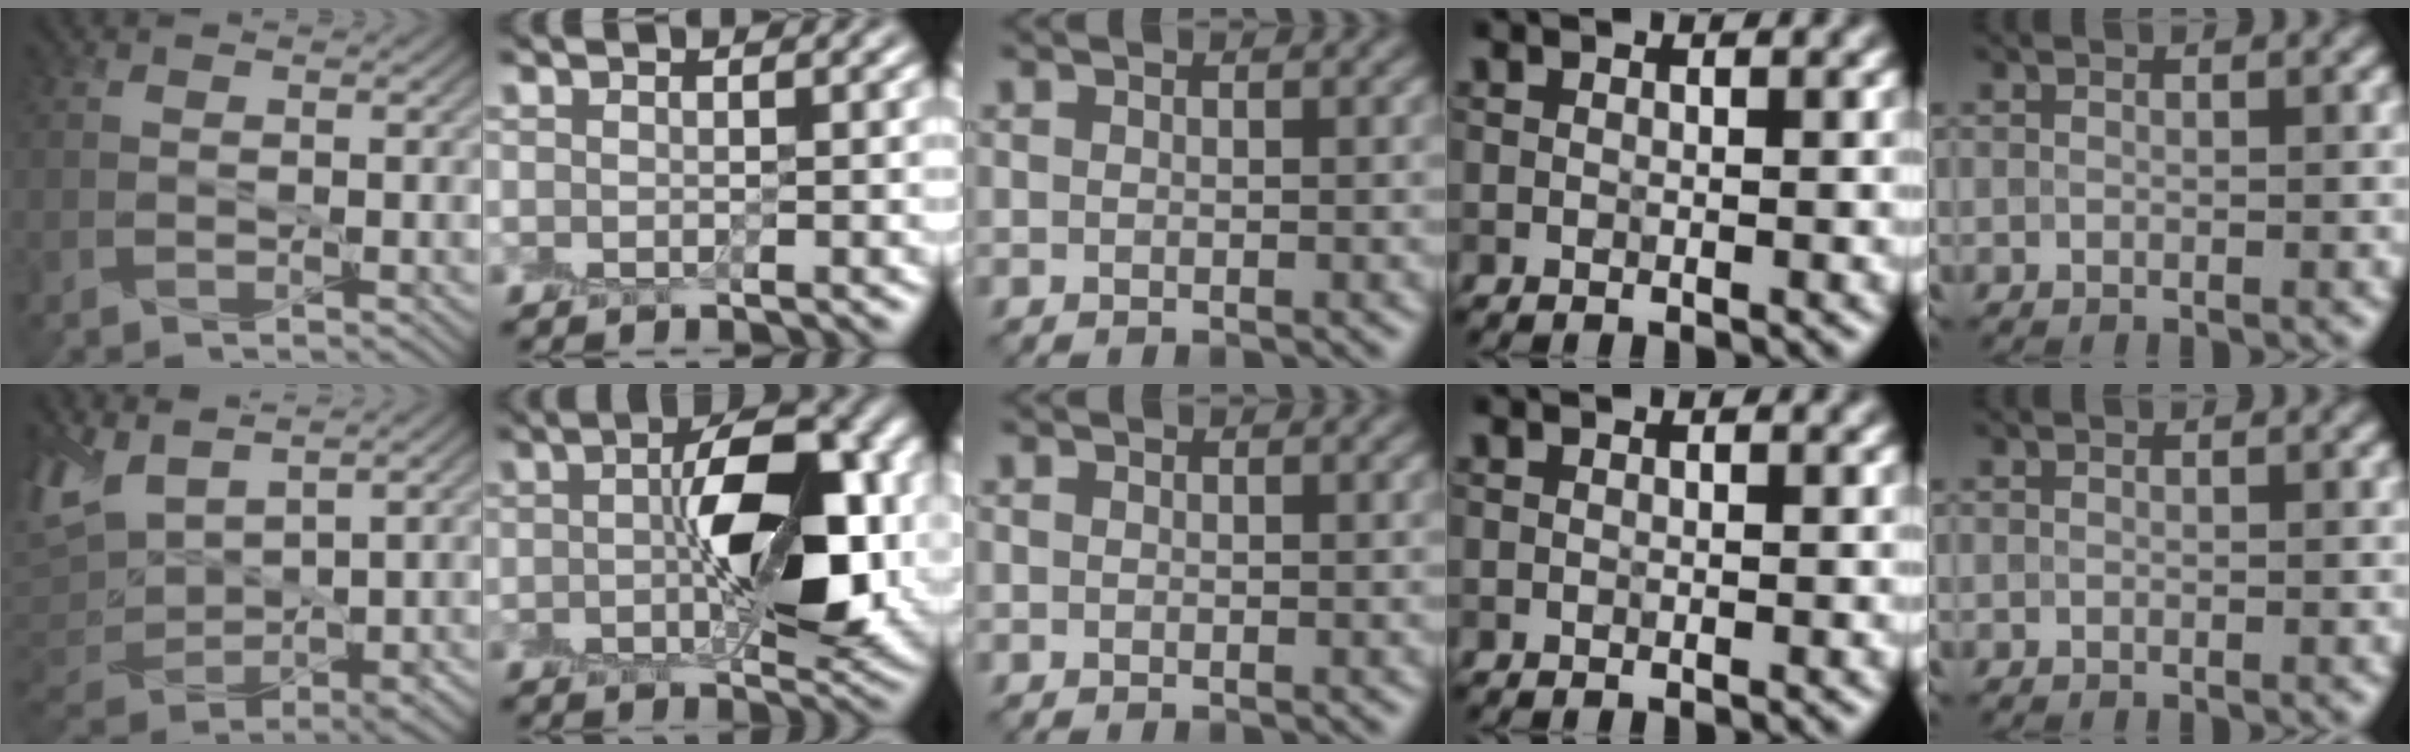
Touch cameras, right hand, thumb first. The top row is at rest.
{"thumb": {"total": 9.4, "force": [4.8, 4.8, 6.5], "torque": [-0.187, 0.002, 0.097]}, "index": {"total": 10.0, "force": [0.5, 4.2, 9.0], "torque": [-0.137, 0.010, 0.011]}}